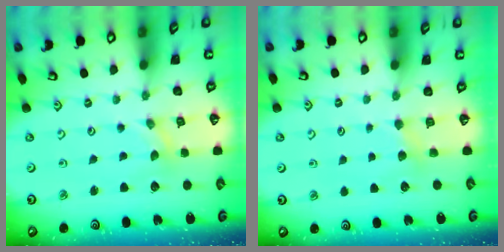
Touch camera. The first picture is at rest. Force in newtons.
{"total": 3.0, "press": 2.9, "slide": 0.3}